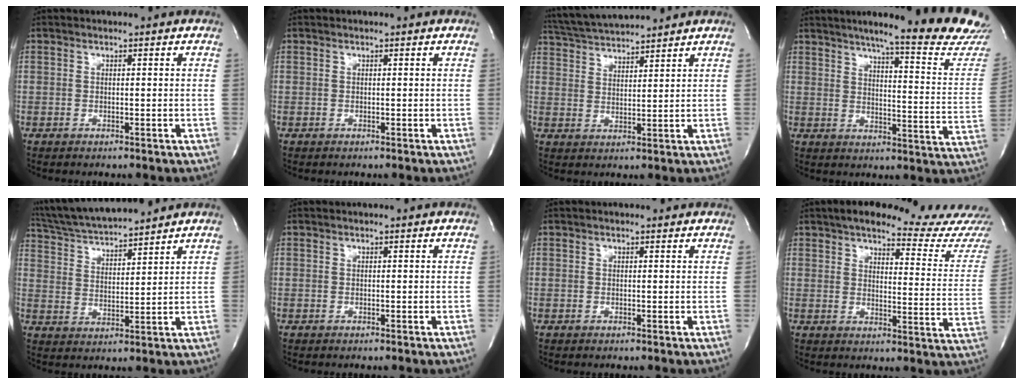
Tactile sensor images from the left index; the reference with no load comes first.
{"total": 0.0}
{"total": 8.6, "force": [8.3, -0.3, 2.3], "torque": [-0.056, 0.023, 0.149]}
{"total": 21.1, "force": [18.9, -0.5, 9.4], "torque": [-0.129, -0.099, 0.221]}
{"total": 12.4, "force": [11.6, 0.6, 4.6], "torque": [-0.090, 0.014, 0.206]}
{"total": 0.0}
{"total": 0.6, "force": [0.4, 0.4, 0.1], "torque": [-0.010, 0.002, 0.000]}
{"total": 18.8, "force": [17.4, 1.2, 7.0], "torque": [-0.082, -0.071, 0.197]}